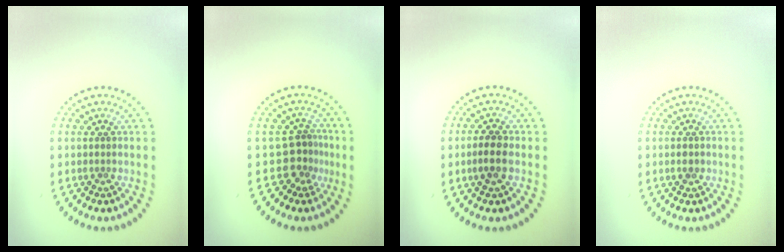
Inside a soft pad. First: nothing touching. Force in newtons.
{"total": 2.5, "press": 1.6, "slide": 1.9}
{"total": 1.8, "press": 1.7, "slide": 0.5}
{"total": 1.1, "press": 1.1, "slide": 0.1}